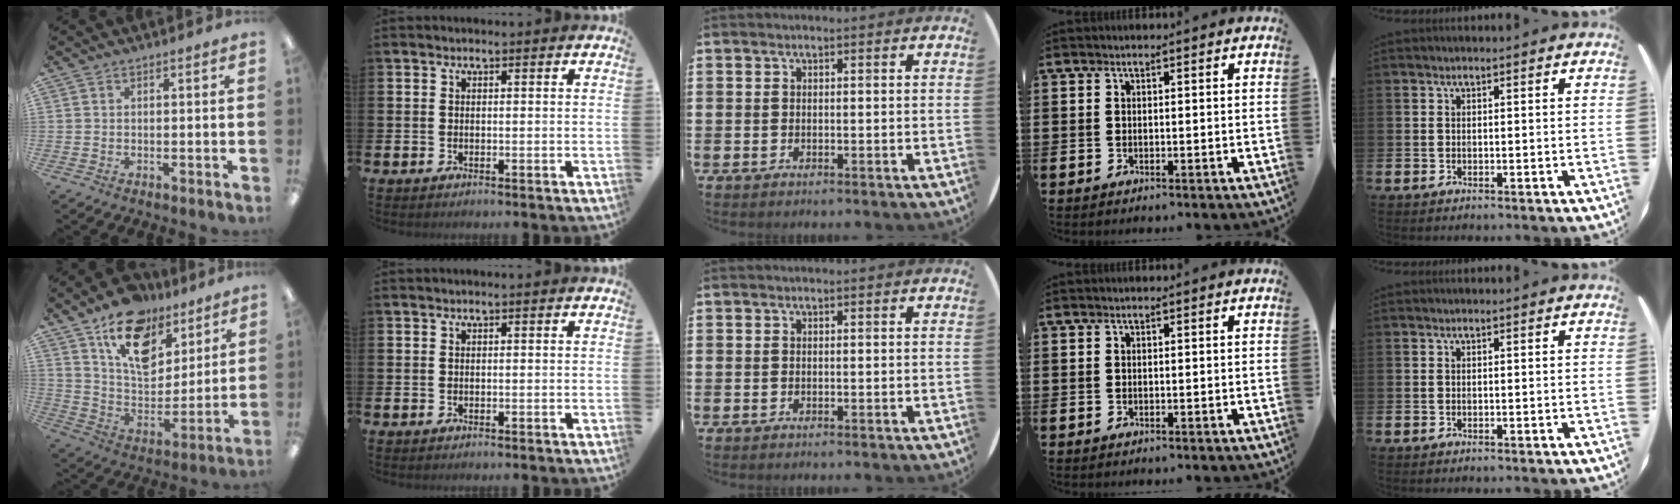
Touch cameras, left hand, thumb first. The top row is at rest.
{"thumb": {"total": 17.5, "force": [11.0, 10.3, 8.8], "torque": [-0.135, -0.061, 0.198]}}